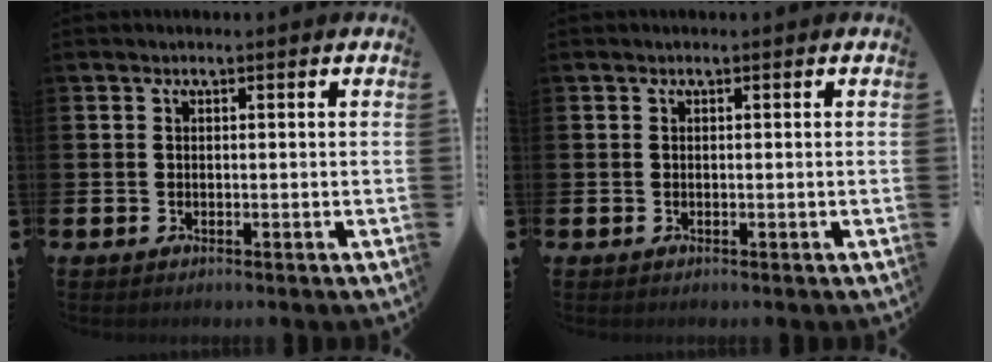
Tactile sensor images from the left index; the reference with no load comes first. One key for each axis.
{"total": 0.0}